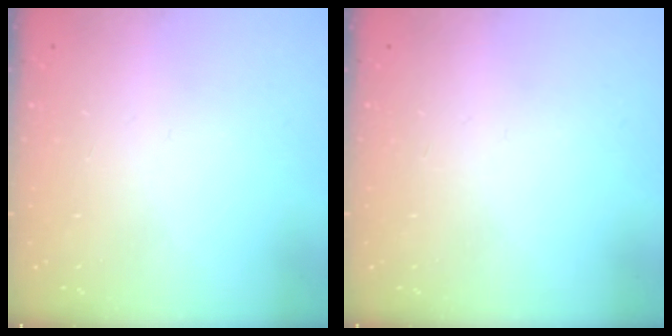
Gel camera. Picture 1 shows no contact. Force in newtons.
{"total": 0.0}